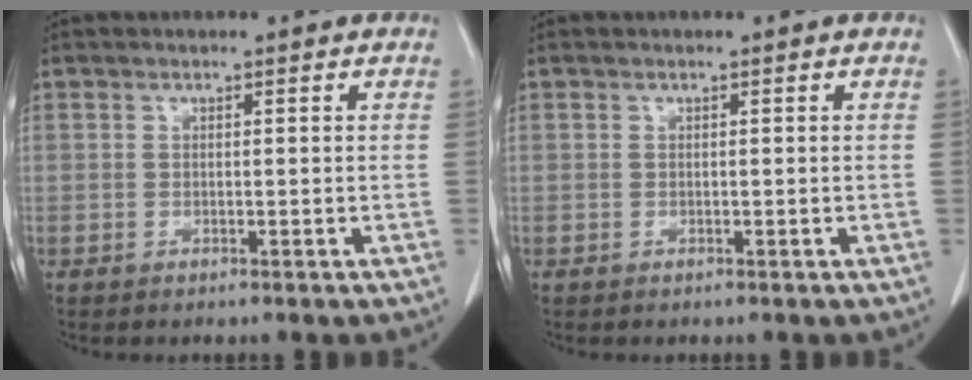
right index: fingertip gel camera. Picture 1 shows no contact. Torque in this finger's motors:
{"motor_torque": [0.00, 0.00, 0.02, 0.00]}